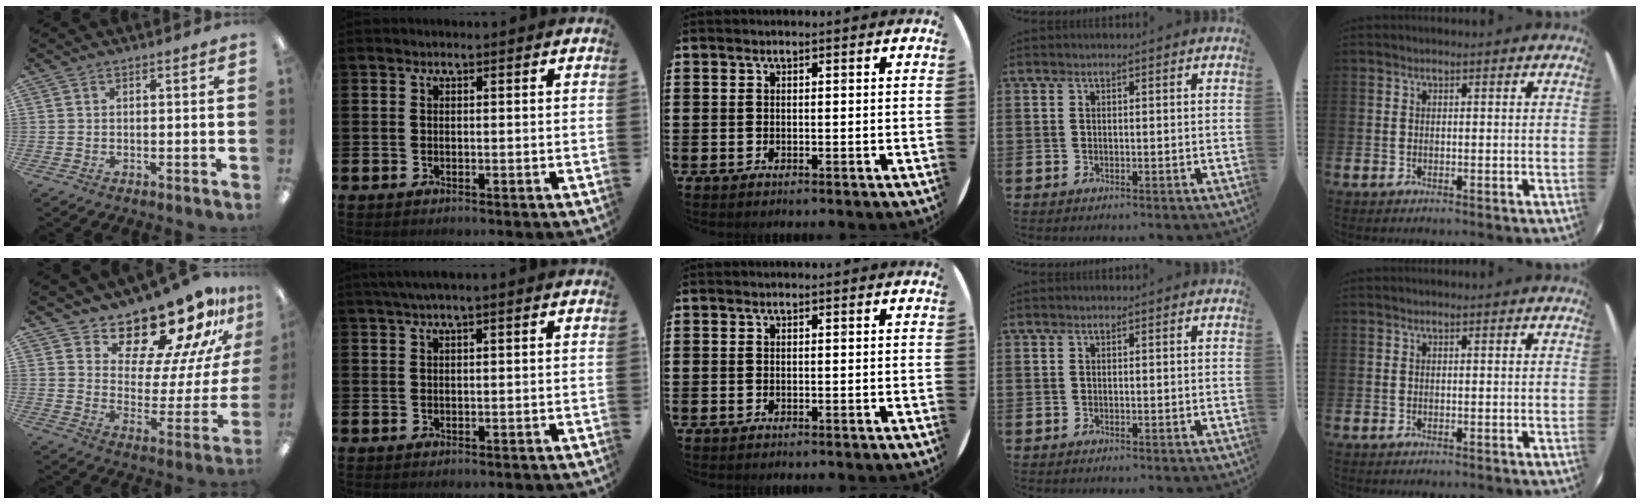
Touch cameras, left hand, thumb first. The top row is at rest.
{"thumb": {"total": 18.0, "force": [16.1, 5.3, 6.1], "torque": [-0.096, -0.135, 0.269]}, "index": {"total": 1.9, "force": [1.3, -0.1, 1.4], "torque": [-0.036, 0.005, 0.025]}}